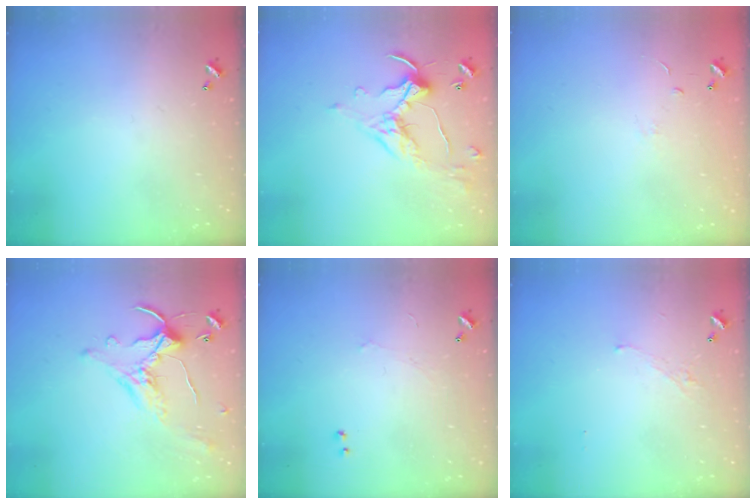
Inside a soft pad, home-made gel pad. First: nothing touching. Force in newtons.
{"total": 1.1, "press": 1.1, "slide": 0.1}
{"total": 6.5, "press": 6.5, "slide": 0.6}
{"total": 1.1, "press": 0.3, "slide": 1.0}
{"total": 1.0, "press": 0.9, "slide": 0.5}
{"total": 3.5, "press": 3.5, "slide": 0.3}